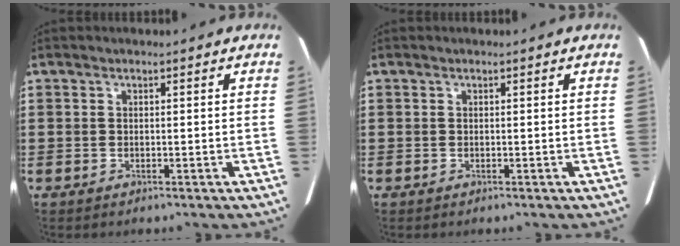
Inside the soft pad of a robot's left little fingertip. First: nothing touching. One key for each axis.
{"total": 0.0}